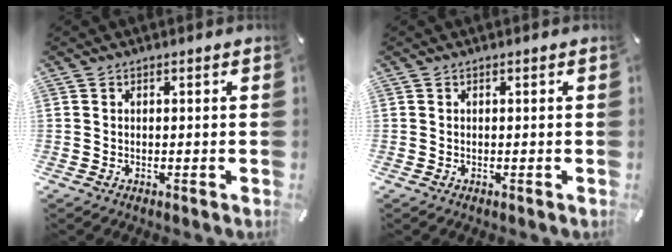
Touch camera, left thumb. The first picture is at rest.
{"total": 0.0}